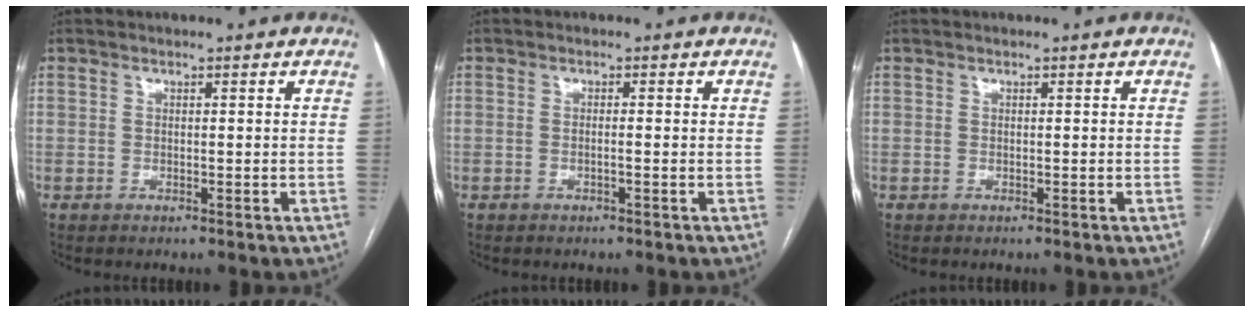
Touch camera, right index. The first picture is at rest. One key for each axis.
{"total": 0.7, "fx": -0.2, "fy": 0.0, "fz": 0.7, "tx": -0.010, "ty": 0.003, "tz": -0.001}
{"total": 0.0}